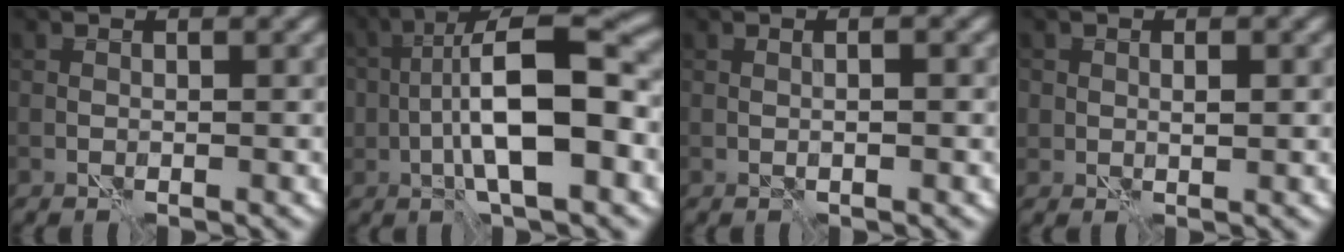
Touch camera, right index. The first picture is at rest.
{"total": 9.4, "force": [-1.7, 3.0, 8.7], "torque": [-0.148, 0.019, -0.032]}
{"total": 0.7, "force": [-0.1, -0.1, 0.7], "torque": [-0.012, -0.004, -0.001]}
{"total": 1.2, "force": [0.2, 0.9, 0.8], "torque": [-0.013, -0.006, 0.004]}